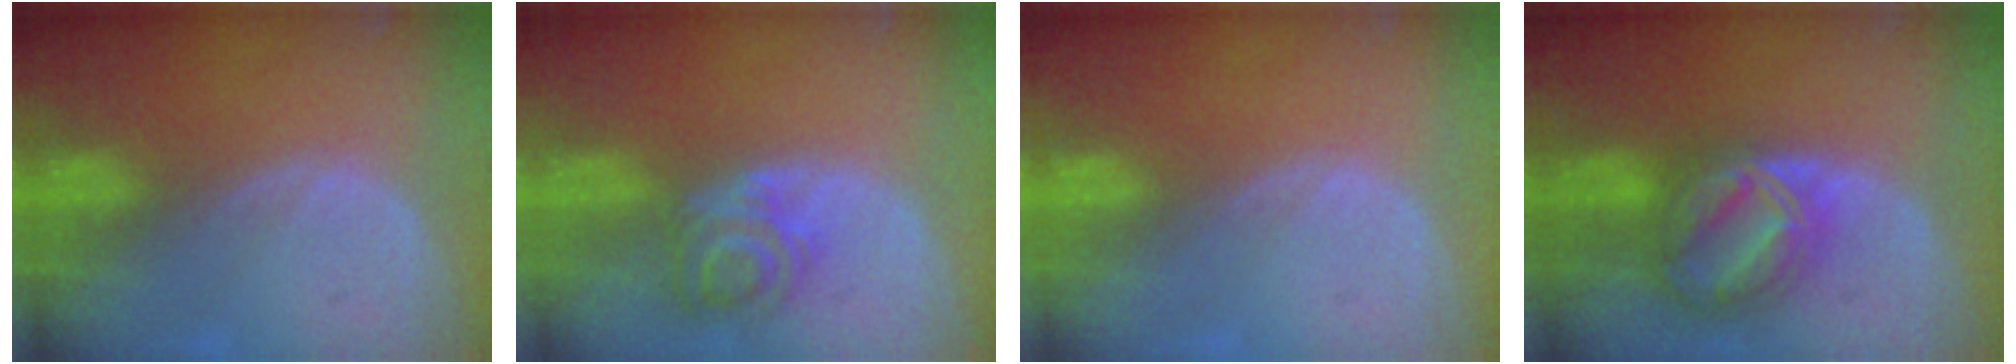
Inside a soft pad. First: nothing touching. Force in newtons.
{"total": 5.6, "press": 5.3, "slide": 1.8}
{"total": 0.0}
{"total": 8.9, "press": 8.8, "slide": 0.8}